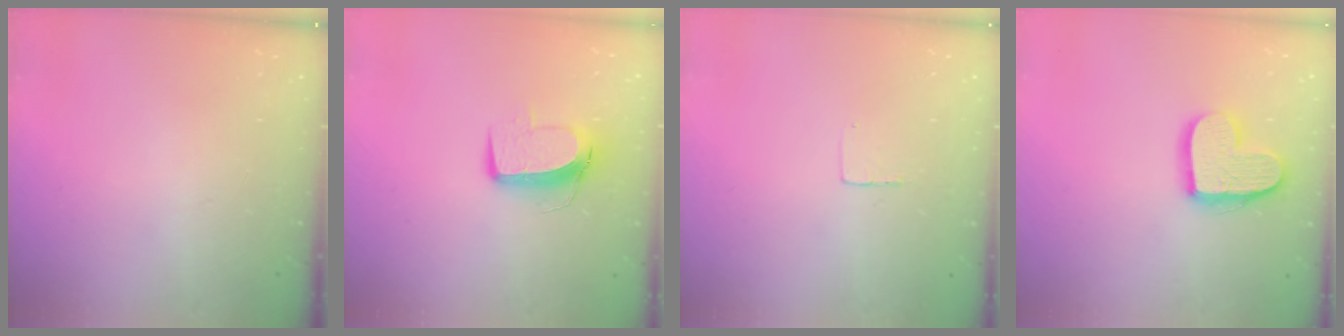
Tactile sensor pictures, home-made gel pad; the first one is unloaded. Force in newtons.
{"total": 9.9, "press": 9.9, "slide": 0.8}
{"total": 3.0, "press": 3.0, "slide": 0.2}
{"total": 14.1, "press": 14.0, "slide": 1.0}